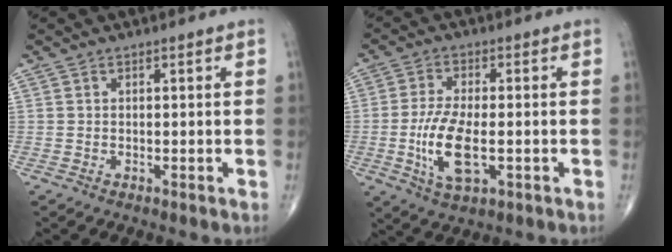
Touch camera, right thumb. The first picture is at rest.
{"total": 9.9, "force": [-2.0, 4.1, 8.7], "torque": [-0.178, -0.003, -0.034]}